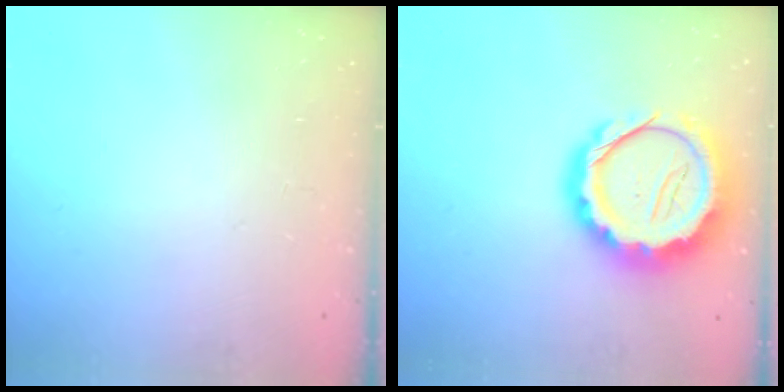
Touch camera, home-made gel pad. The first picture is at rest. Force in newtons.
{"total": 18.4, "press": 18.1, "slide": 3.6}